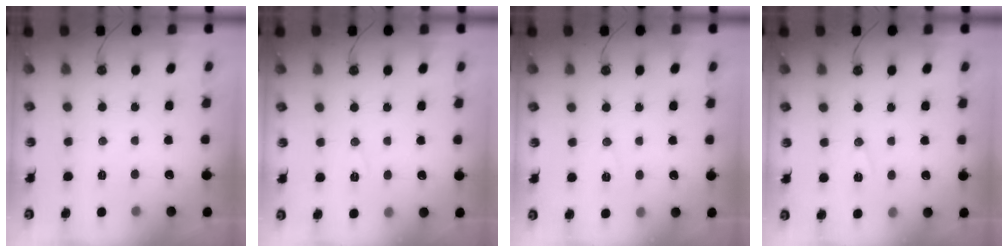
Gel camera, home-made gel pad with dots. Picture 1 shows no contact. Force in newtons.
{"total": 6.2, "press": 4.3, "slide": 4.5}
{"total": 5.1, "press": 2.6, "slide": 4.4}
{"total": 7.1, "press": 5.5, "slide": 4.5}